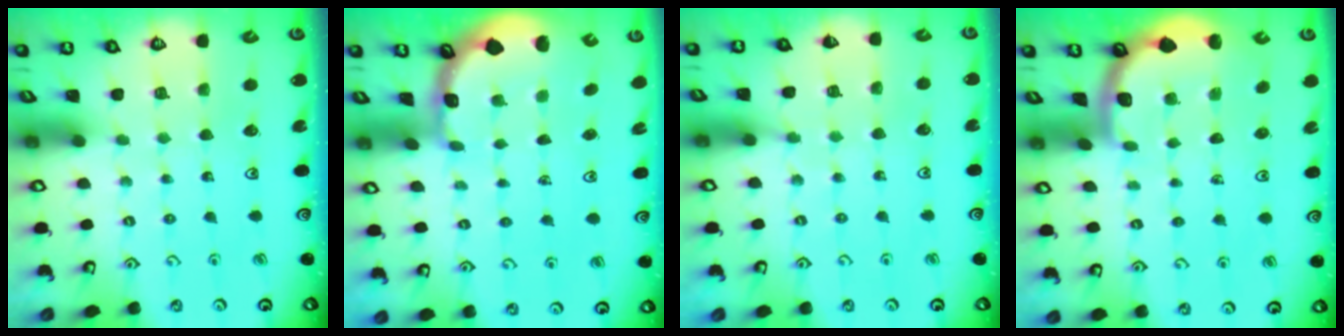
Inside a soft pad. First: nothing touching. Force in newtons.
{"total": 1.2, "press": 1.1, "slide": 0.5}
{"total": 5.3, "press": 5.3, "slide": 0.7}
{"total": 1.8, "press": 1.8, "slide": 0.1}